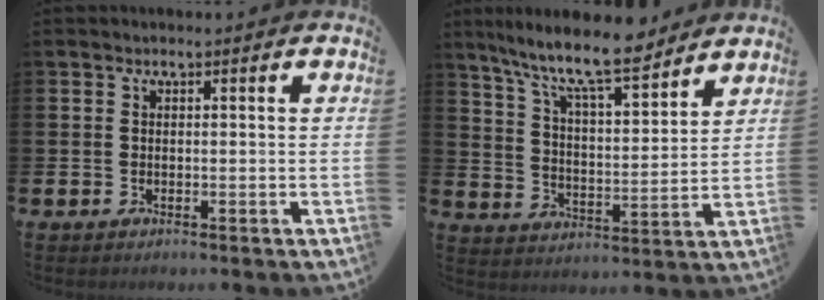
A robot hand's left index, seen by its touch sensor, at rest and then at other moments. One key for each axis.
{"total": 10.3, "fx": 9.0, "fy": 1.6, "fz": 4.8, "tx": -0.120, "ty": -0.049, "tz": 0.157}